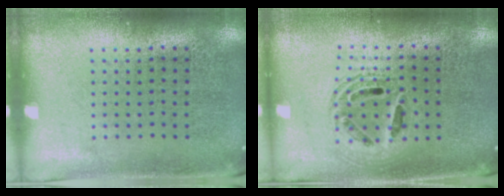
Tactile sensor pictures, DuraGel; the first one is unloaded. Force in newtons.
{"total": 1.6, "press": 1.4, "slide": 0.8}